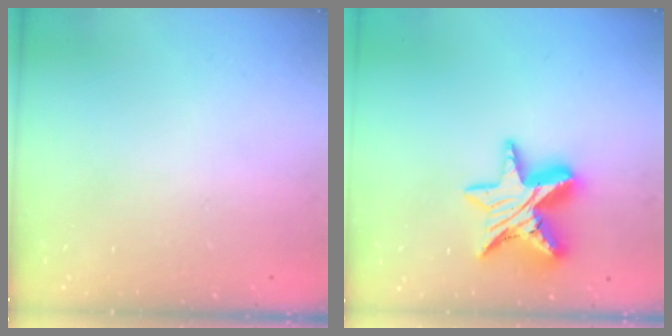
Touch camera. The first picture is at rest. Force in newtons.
{"total": 14.4, "press": 14.3, "slide": 1.1}